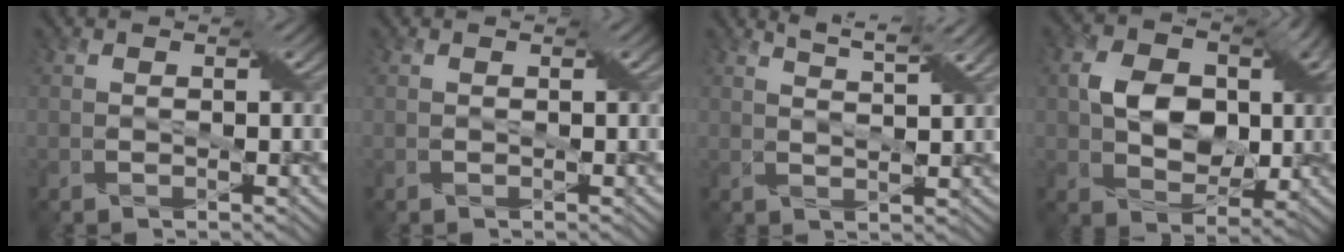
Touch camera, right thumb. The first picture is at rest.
{"total": 0.0}
{"total": 4.8, "force": [3.6, 0.7, 3.1], "torque": [-0.054, 0.003, 0.055]}
{"total": 9.3, "force": [1.1, 7.0, 6.0], "torque": [-0.118, 0.005, 0.010]}